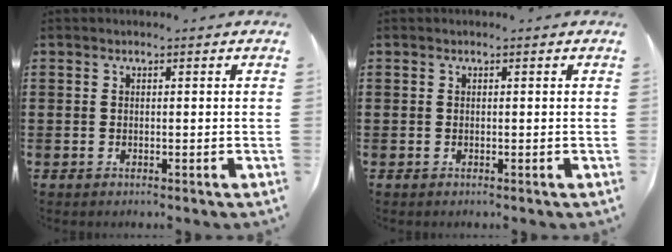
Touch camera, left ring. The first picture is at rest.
{"total": 0.0}